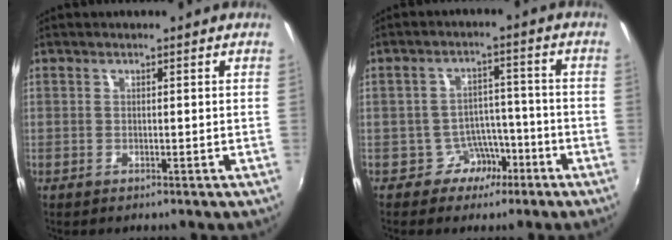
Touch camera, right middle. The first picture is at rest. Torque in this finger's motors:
{"motor_torque": [0.39, -0.40, 0.02, -0.02]}